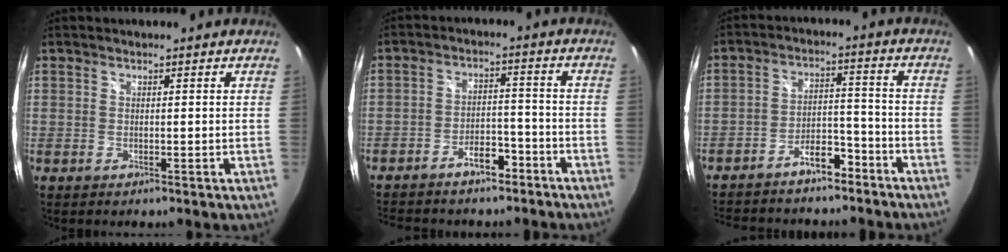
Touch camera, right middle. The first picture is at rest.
{"total": 9.3, "force": [-7.4, 4.0, 4.0], "torque": [-0.087, 0.025, -0.105]}
{"total": 12.2, "force": [-10.0, 4.8, 5.0], "torque": [-0.106, 0.040, -0.143]}